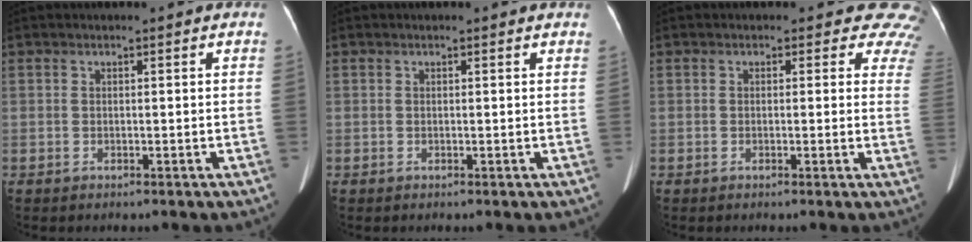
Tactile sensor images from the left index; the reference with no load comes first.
{"total": 1.4, "force": [1.3, 0.3, 0.3], "torque": [-0.016, 0.006, 0.007]}
{"total": 6.8, "force": [5.6, 3.5, 1.3], "torque": [0.025, -0.010, 0.022]}